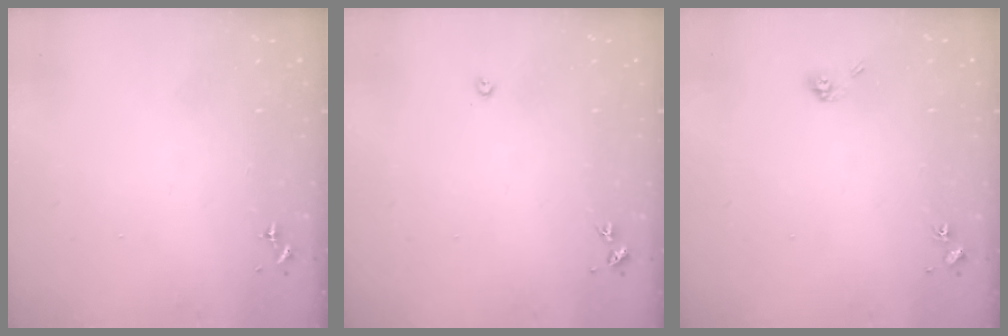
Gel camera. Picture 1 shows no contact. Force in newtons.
{"total": 2.2, "press": 2.2, "slide": 0.3}
{"total": 5.0, "press": 4.6, "slide": 1.7}